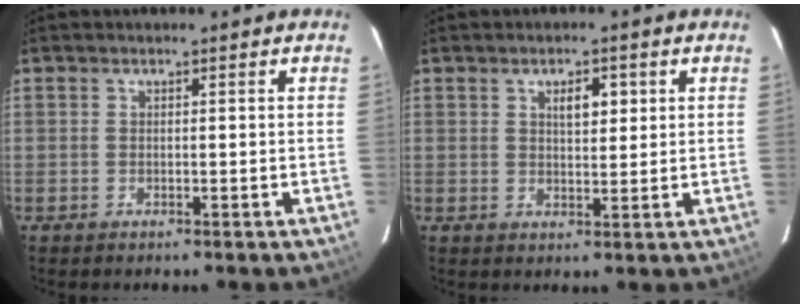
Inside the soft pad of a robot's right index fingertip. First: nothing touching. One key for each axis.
{"total": 3.8, "fx": 1.5, "fy": 1.7, "fz": 3.1, "tx": -0.048, "ty": 0.007, "tz": 0.026}